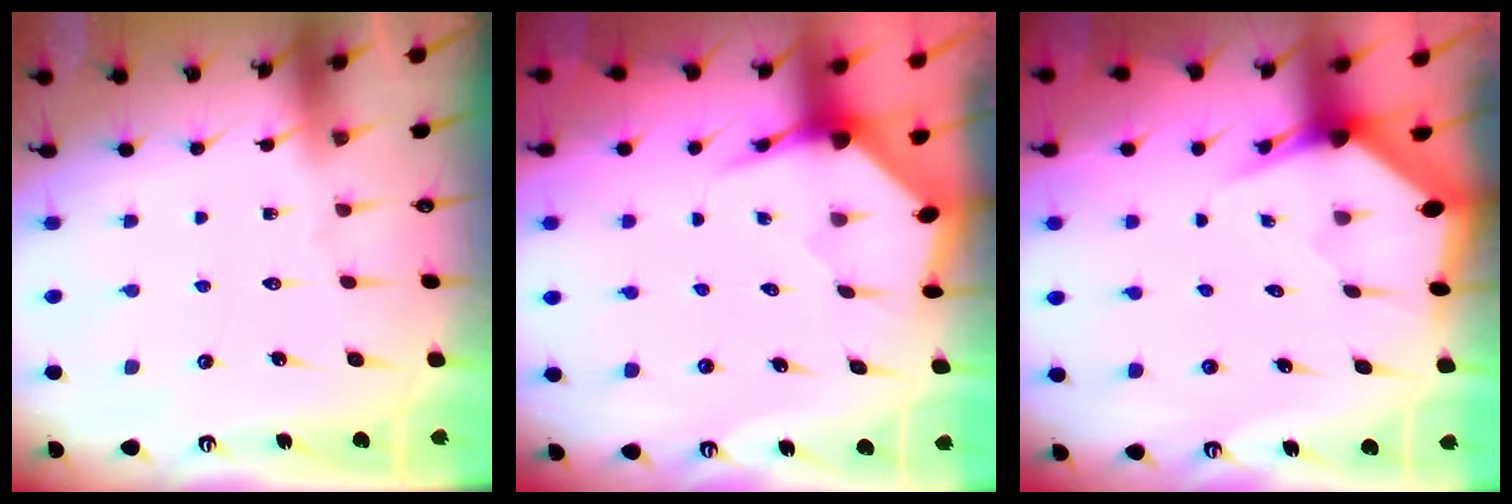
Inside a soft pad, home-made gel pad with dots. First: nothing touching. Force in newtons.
{"total": 3.7, "press": 3.6, "slide": 0.4}
{"total": 3.3, "press": 3.3, "slide": 0.2}